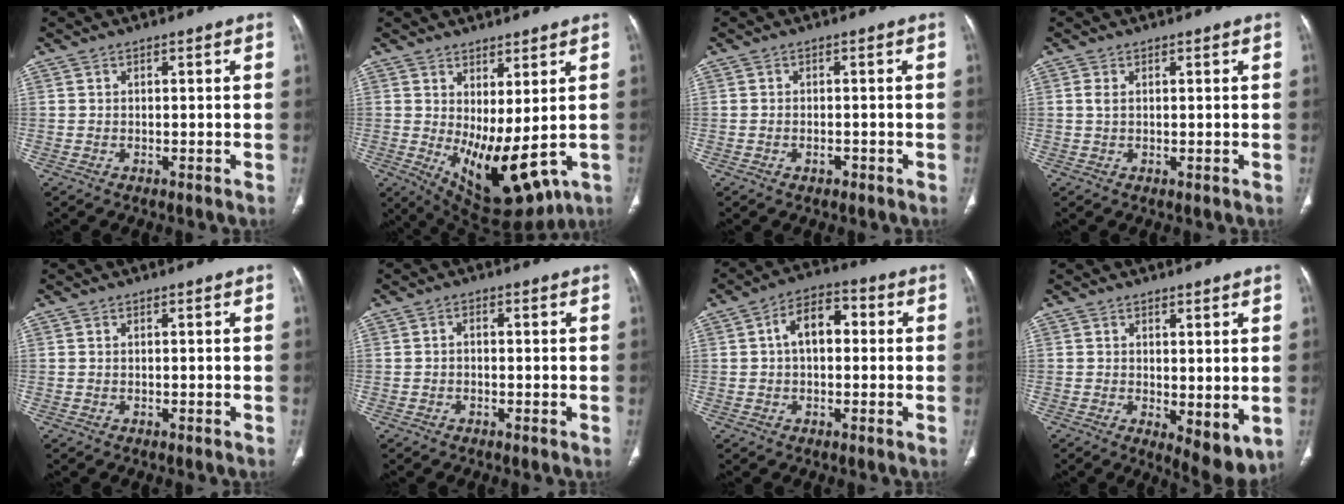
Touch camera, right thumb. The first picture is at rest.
{"total": 12.4, "force": [0.2, 5.3, 11.2], "torque": [-0.169, -0.024, 0.030]}
{"total": 1.3, "force": [-0.7, 0.9, 0.7], "torque": [-0.011, 0.008, -0.009]}
{"total": 1.3, "force": [0.4, 0.6, 1.1], "torque": [-0.031, -0.001, 0.010]}
{"total": 0.0}
{"total": 1.0, "force": [-0.1, 0.7, 0.8], "torque": [-0.011, 0.003, -0.005]}
{"total": 8.2, "force": [1.0, 5.0, 6.4], "torque": [-0.094, 0.029, 0.007]}
{"total": 6.6, "force": [0.1, 2.8, 6.0], "torque": [-0.076, -0.021, 0.012]}